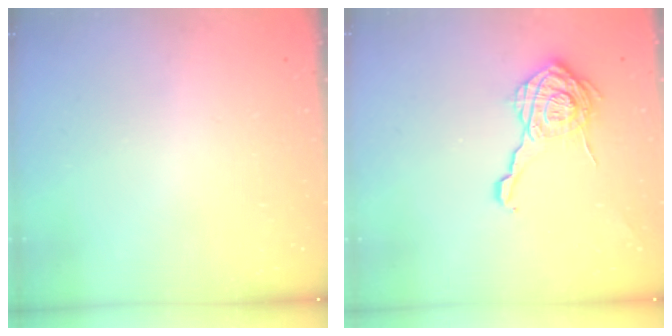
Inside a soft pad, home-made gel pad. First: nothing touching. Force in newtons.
{"total": 18.1, "press": 18.1, "slide": 0.8}